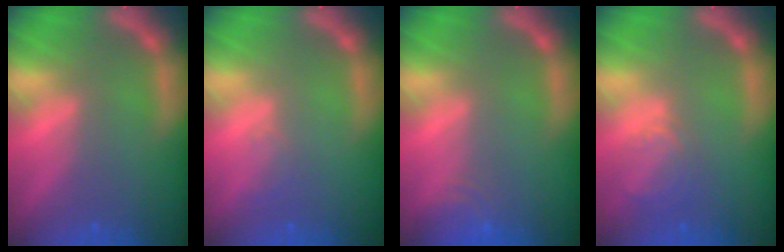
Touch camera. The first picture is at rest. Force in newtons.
{"total": 1.0}
{"total": 3.0}
{"total": 2.9}